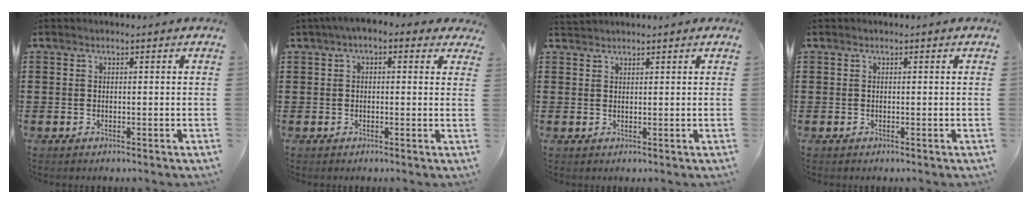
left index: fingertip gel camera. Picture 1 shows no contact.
{"total": 2.2, "force": [0.3, 1.3, 1.8], "torque": [-0.037, 0.009, 0.002]}
{"total": 1.3, "force": [1.3, 0.3, 0.1], "torque": [-0.005, 0.001, 0.026]}
{"total": 0.0}